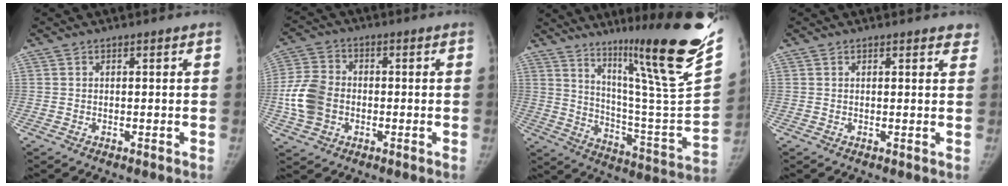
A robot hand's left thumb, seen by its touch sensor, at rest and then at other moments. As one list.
[{"total": 9.6, "force": [-1.6, 7.5, 5.7], "torque": [-0.106, 0.015, -0.035]}, {"total": 30.9, "force": [20.6, 2.7, 22.9], "torque": [-0.308, -0.134, 0.310]}, {"total": 2.2, "force": [1.8, 0.8, 0.9], "torque": [0.007, -0.005, 0.011]}]